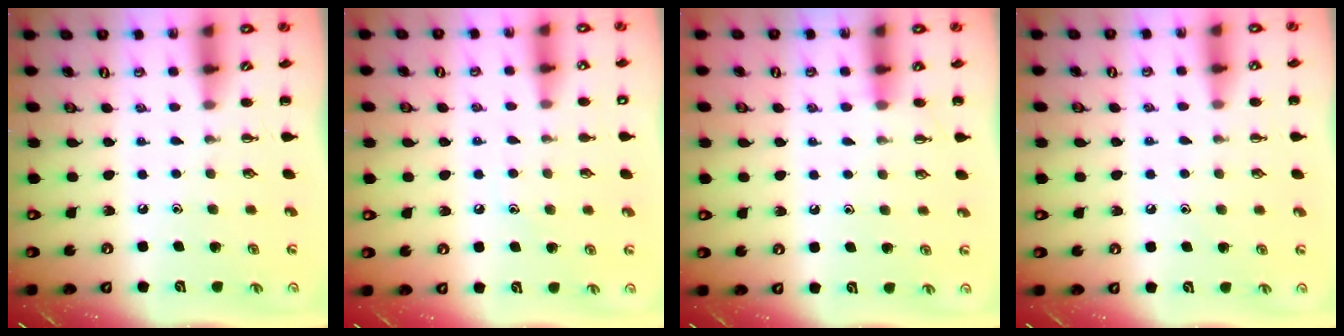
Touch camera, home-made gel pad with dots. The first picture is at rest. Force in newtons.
{"total": 7.7, "press": 7.5, "slide": 1.7}
{"total": 4.2, "press": 3.9, "slide": 1.6}
{"total": 6.4, "press": 6.2, "slide": 1.8}